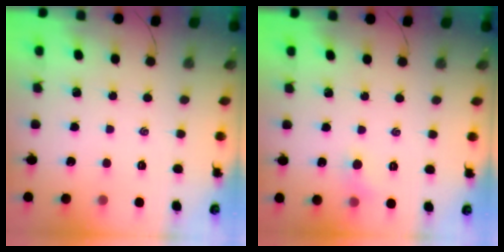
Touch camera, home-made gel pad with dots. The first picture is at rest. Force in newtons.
{"total": 3.8, "press": 3.6, "slide": 1.2}